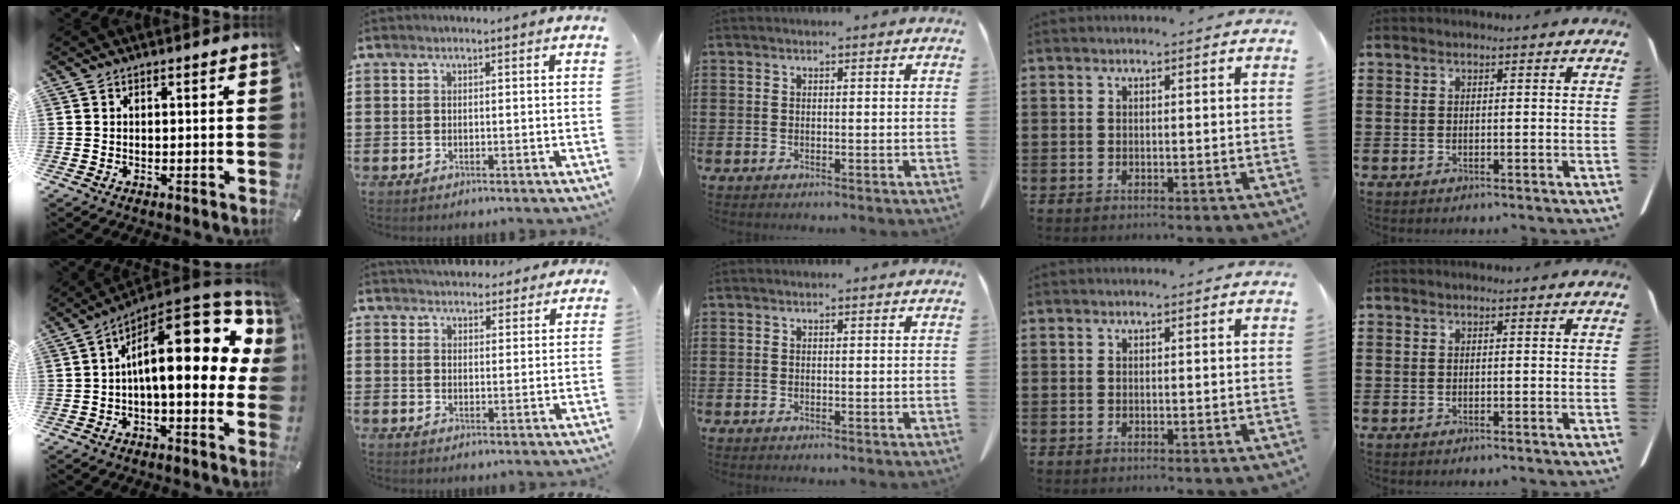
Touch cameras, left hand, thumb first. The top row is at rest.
{"thumb": {"total": 22.7, "force": [5.4, 9.5, 19.9], "torque": [-0.299, -0.048, 0.093]}, "index": {"total": 4.0, "force": [3.8, 1.2, 0.5], "torque": [-0.022, -0.010, 0.071]}}